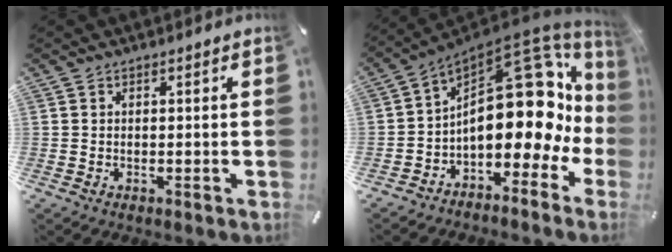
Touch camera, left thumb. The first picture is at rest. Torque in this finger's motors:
{"motor_torque": [0.19, 2.90, 2.31, 0.45, 0.56]}